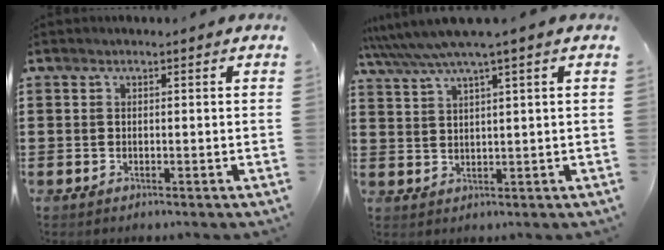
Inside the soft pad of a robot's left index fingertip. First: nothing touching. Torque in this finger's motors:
{"motor_torque": [0.54, -0.10, 0.49, 0.14]}